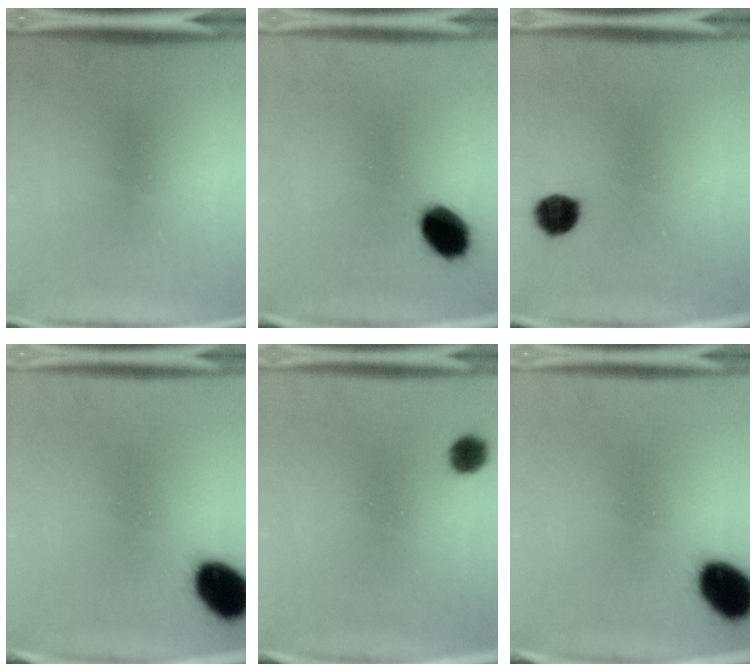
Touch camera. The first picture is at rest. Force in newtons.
{"total": 8.8}
{"total": 4.9}
{"total": 9.8}
{"total": 3.4}
{"total": 9.8}